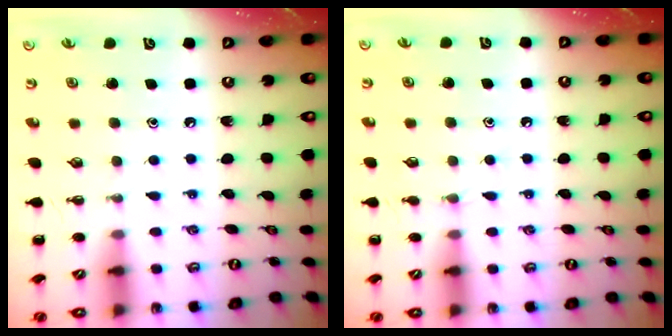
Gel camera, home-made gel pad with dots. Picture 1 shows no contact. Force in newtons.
{"total": 3.9, "press": 3.7, "slide": 1.4}